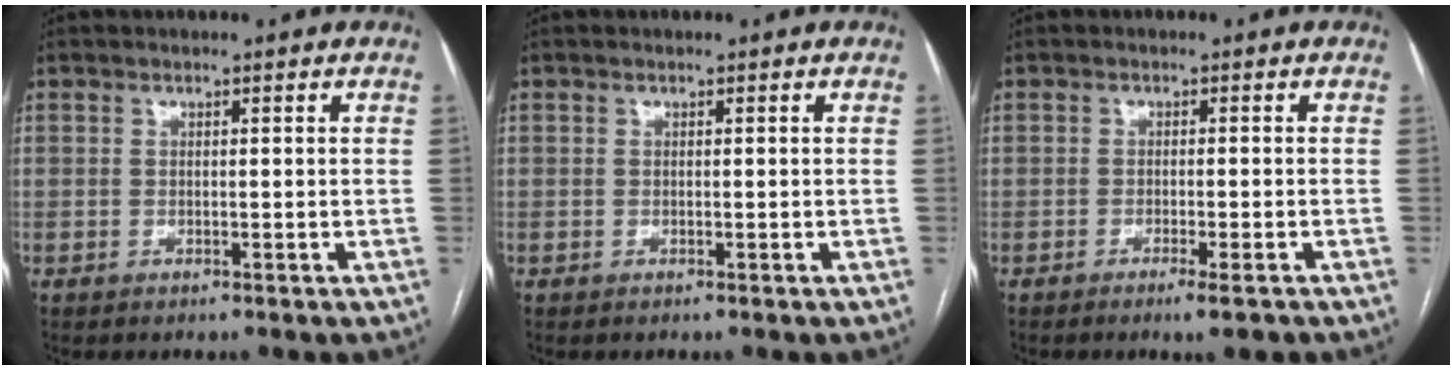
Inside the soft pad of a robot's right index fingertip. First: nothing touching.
{"total": 0.0}
{"total": 3.0, "force": [-2.0, 0.0, 2.2], "torque": [-0.030, -0.006, -0.029]}